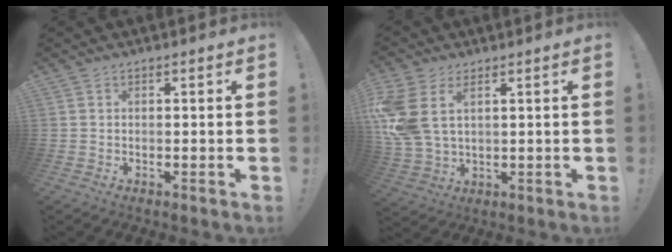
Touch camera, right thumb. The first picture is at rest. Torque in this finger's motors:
{"motor_torque": [0.83, 0.85, 0.56, -0.10, 0.38]}